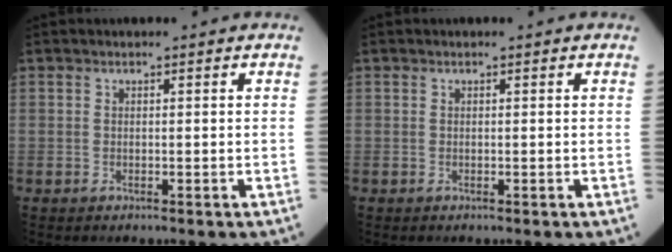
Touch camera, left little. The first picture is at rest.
{"total": 0.0}